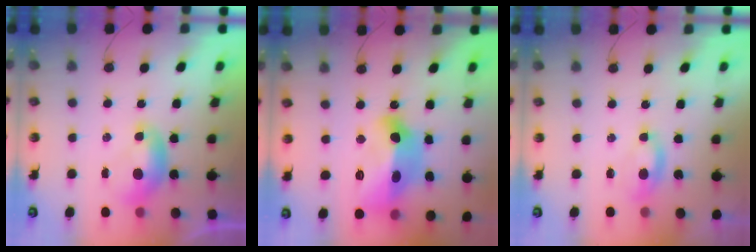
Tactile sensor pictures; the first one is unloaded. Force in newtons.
{"total": 14.7, "press": 14.6, "slide": 1.5}
{"total": 0.8, "press": 0.6, "slide": 0.4}